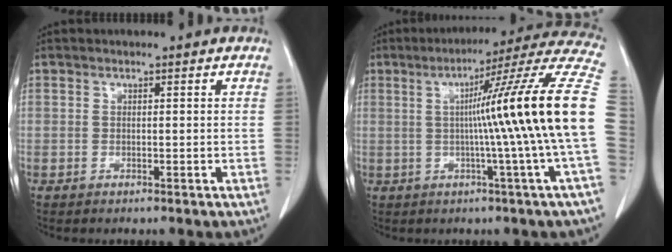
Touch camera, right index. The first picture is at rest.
{"total": 20.0, "force": [-0.3, -3.1, 19.7], "torque": [-0.235, 0.013, -0.022]}